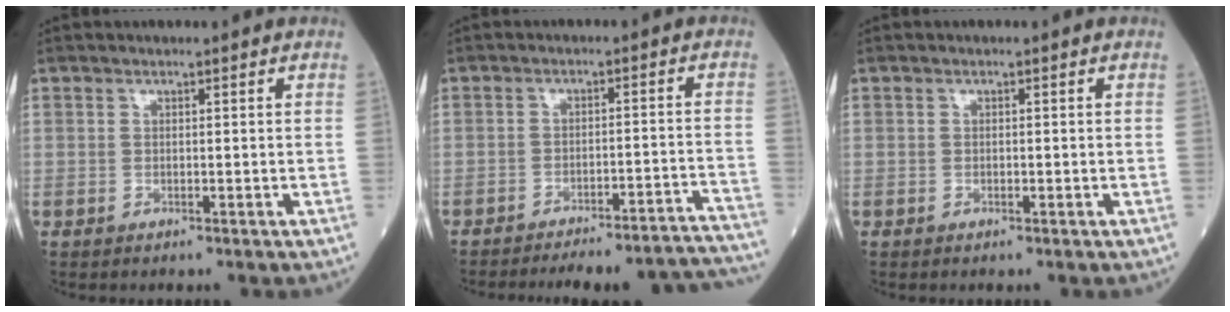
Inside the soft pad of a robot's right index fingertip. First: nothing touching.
{"total": 19.9, "force": [-19.1, 1.1, 5.3], "torque": [-0.030, 0.005, -0.236]}
{"total": 0.5, "force": [-0.2, 0.2, 0.5], "torque": [-0.008, 0.000, -0.002]}